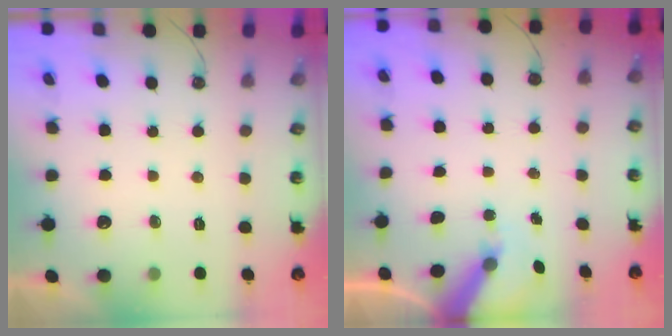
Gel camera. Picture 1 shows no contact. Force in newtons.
{"total": 6.4, "press": 6.4, "slide": 0.3}